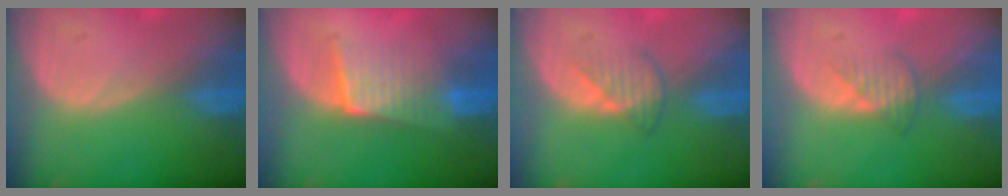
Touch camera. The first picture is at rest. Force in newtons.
{"total": 6.6, "press": 5.8, "slide": 3.3}
{"total": 3.0, "press": 2.9, "slide": 0.7}
{"total": 2.5, "press": 2.5, "slide": 0.3}